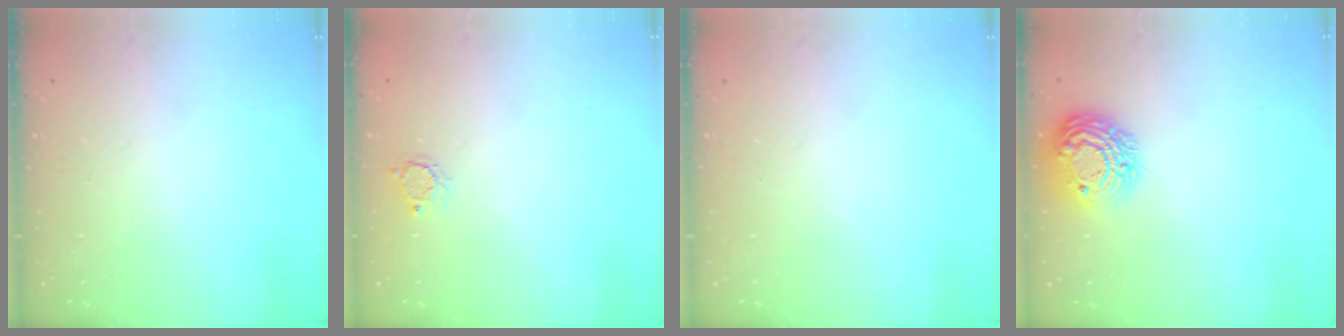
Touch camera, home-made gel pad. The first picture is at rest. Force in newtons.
{"total": 3.4, "press": 3.4, "slide": 0.4}
{"total": 0.0}
{"total": 13.7, "press": 13.6, "slide": 1.1}